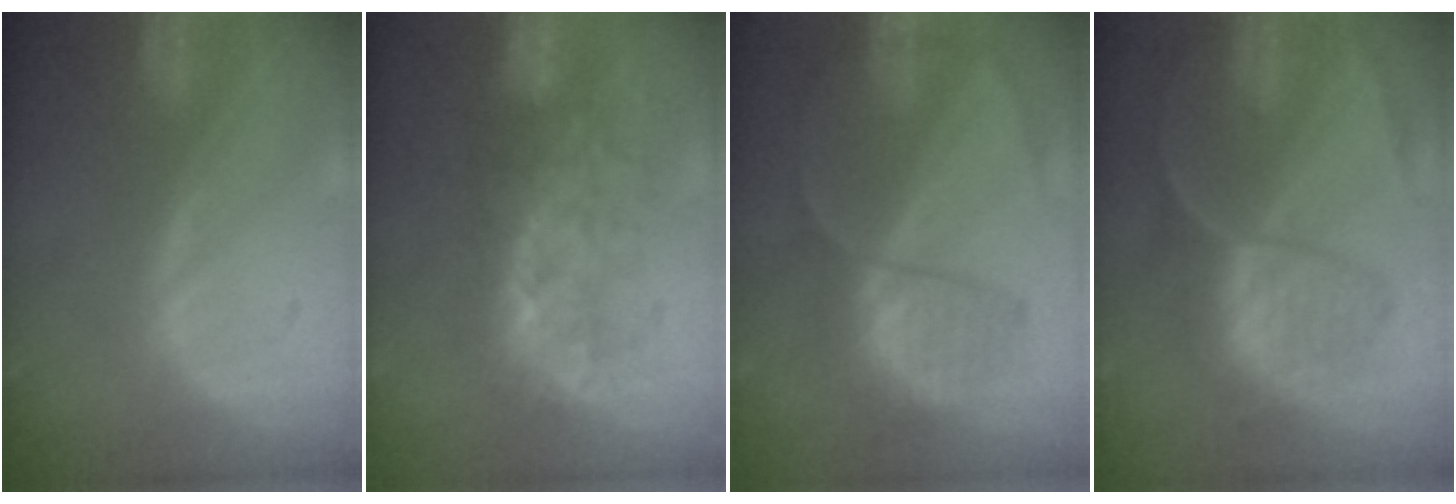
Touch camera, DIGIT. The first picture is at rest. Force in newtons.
{"total": 7.6, "press": 7.3, "slide": 2.3}
{"total": 6.9, "press": 6.6, "slide": 2.0}
{"total": 9.1, "press": 7.5, "slide": 5.2}